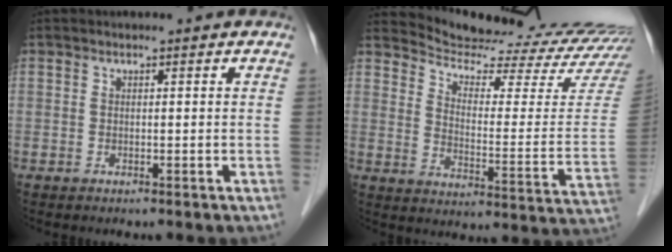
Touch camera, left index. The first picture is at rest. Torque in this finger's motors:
{"motor_torque": [-0.34, -0.72, -0.05, -0.06]}